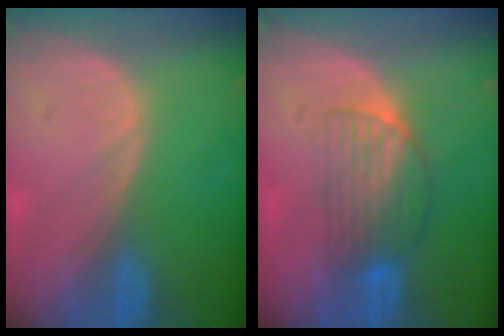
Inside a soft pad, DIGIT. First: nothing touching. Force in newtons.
{"total": 6.6, "press": 5.6, "slide": 3.4}